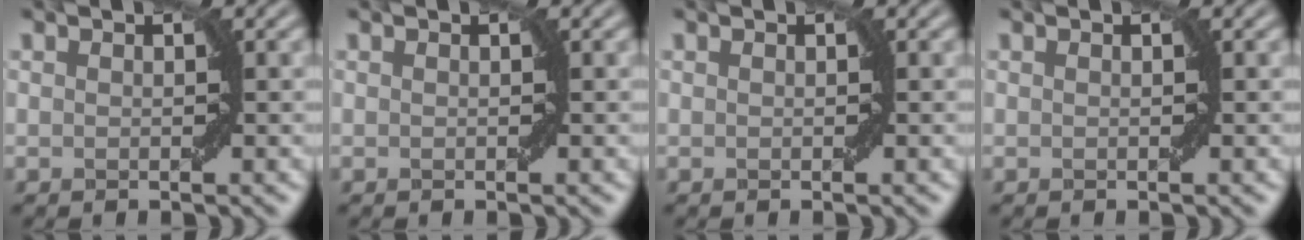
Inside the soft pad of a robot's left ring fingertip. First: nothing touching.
{"total": 0.0}
{"total": 0.0}
{"total": 0.0}